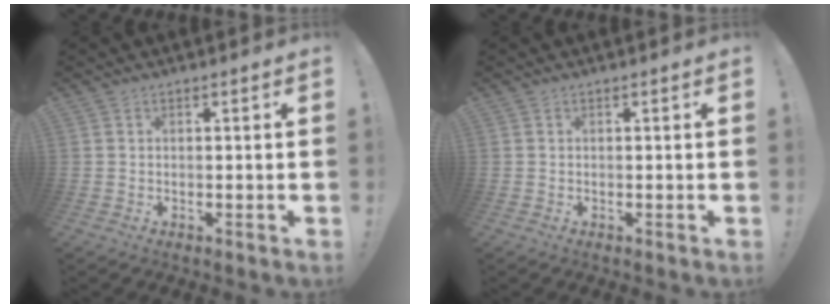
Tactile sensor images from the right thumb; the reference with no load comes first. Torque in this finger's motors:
{"motor_torque": [0.01, 0.01, -0.04, 0.02, 0.00]}